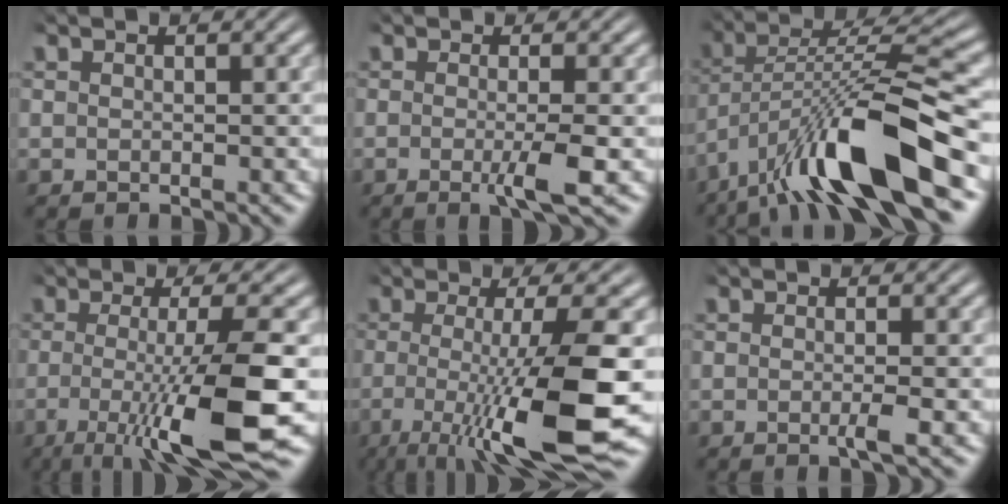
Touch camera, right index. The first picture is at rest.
{"total": 2.9, "force": [-0.7, 0.1, 2.9], "torque": [-0.045, -0.009, -0.010]}
{"total": 8.9, "force": [-1.5, 3.9, 7.9], "torque": [-0.148, -0.011, -0.009]}
{"total": 8.8, "force": [-2.7, 2.1, 8.2], "torque": [-0.142, -0.028, -0.023]}
{"total": 9.7, "force": [-2.4, 2.5, 9.1], "torque": [-0.156, -0.030, -0.013]}
{"total": 1.2, "force": [-0.2, -0.3, 1.1], "torque": [-0.021, -0.001, -0.007]}